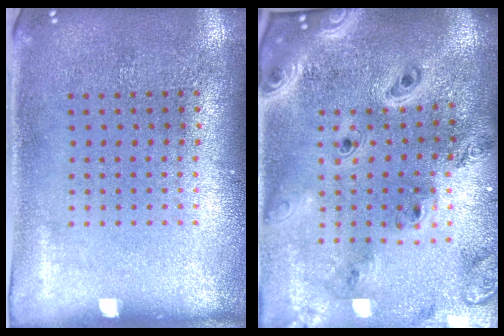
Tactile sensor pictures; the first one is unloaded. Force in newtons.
{"total": 3.1, "press": 2.6, "slide": 1.8}